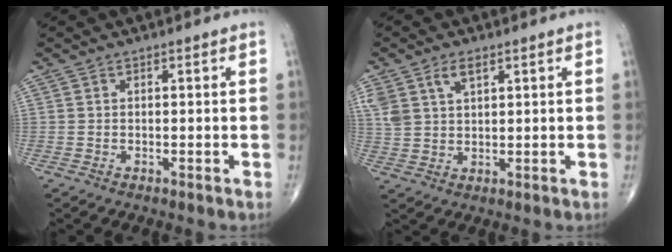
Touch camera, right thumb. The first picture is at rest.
{"total": 6.4, "force": [3.4, 3.5, 4.1], "torque": [-0.081, -0.005, 0.071]}